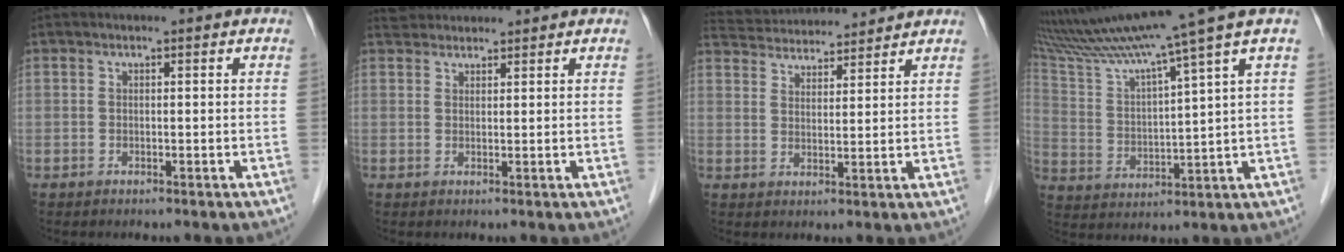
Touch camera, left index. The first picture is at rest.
{"total": 3.4, "force": [3.3, 1.1, 0.2], "torque": [-0.003, 0.031, 0.058]}
{"total": 12.9, "force": [12.3, 2.1, 3.3], "torque": [-0.064, 0.037, 0.195]}
{"total": 15.2, "force": [12.4, -3.2, 8.3], "torque": [-0.151, -0.012, 0.214]}